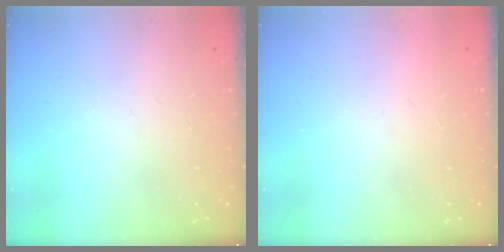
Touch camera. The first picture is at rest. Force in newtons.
{"total": 1.6, "press": 1.5, "slide": 0.1}